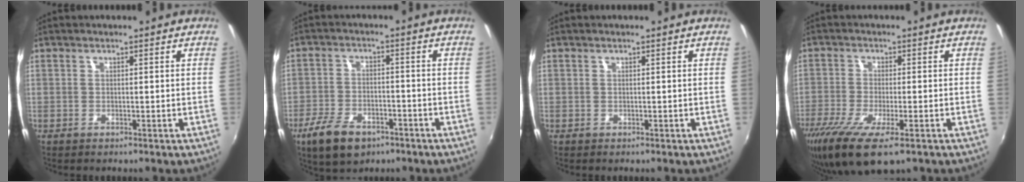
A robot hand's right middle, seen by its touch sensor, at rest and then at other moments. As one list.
[{"total": 10.2, "force": [-6.3, 5.3, 5.9], "torque": [-0.144, -0.015, -0.110]}, {"total": 0.0}, {"total": 11.6, "force": [-7.1, 3.1, 8.6], "torque": [-0.189, -0.047, -0.126]}]